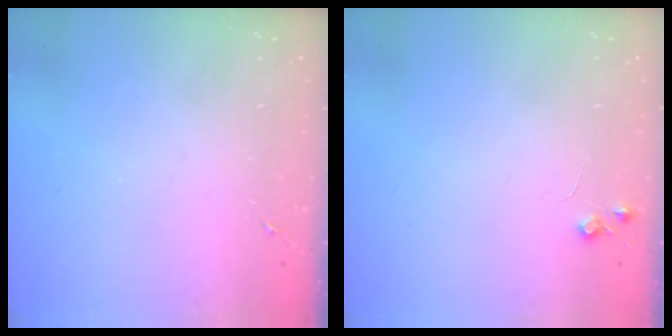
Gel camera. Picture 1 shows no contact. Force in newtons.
{"total": 4.9, "press": 4.8, "slide": 0.8}